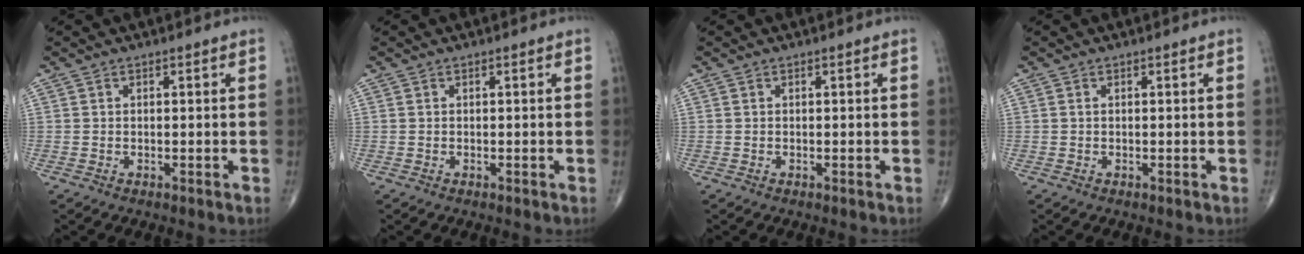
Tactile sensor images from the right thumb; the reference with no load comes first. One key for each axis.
{"total": 0.0}
{"total": 0.0}
{"total": 0.0}